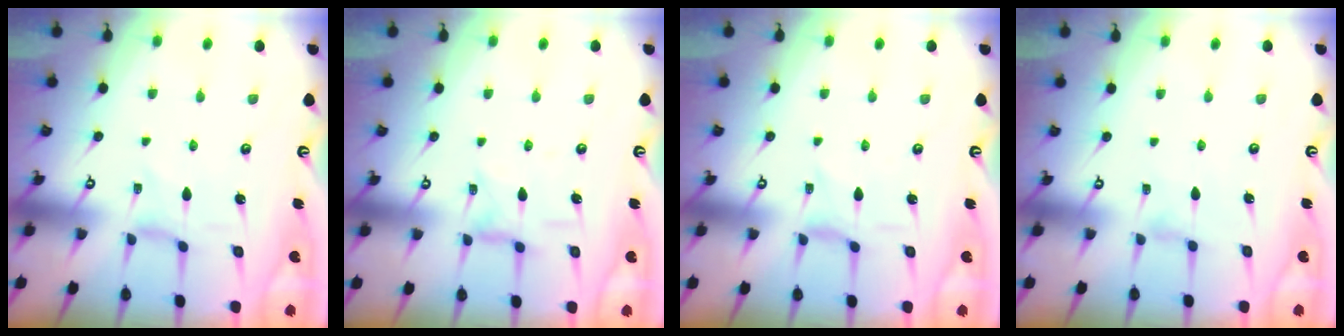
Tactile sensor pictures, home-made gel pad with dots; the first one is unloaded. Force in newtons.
{"total": 2.5, "press": 2.4, "slide": 0.4}
{"total": 0.0}
{"total": 1.4, "press": 1.3, "slide": 0.3}